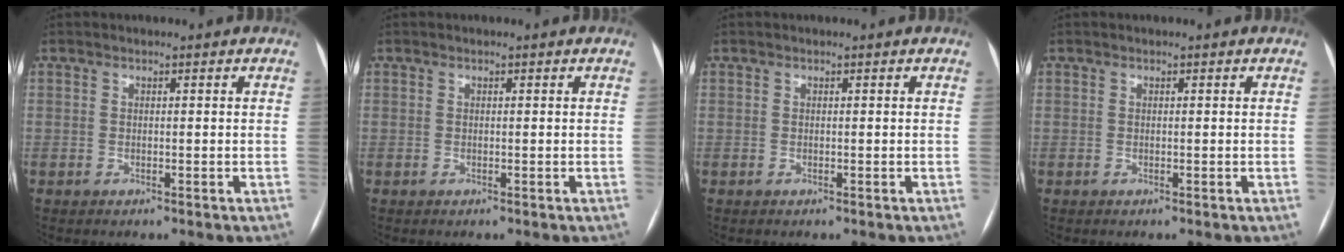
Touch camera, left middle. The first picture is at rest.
{"total": 0.0}
{"total": 0.0}
{"total": 0.0}